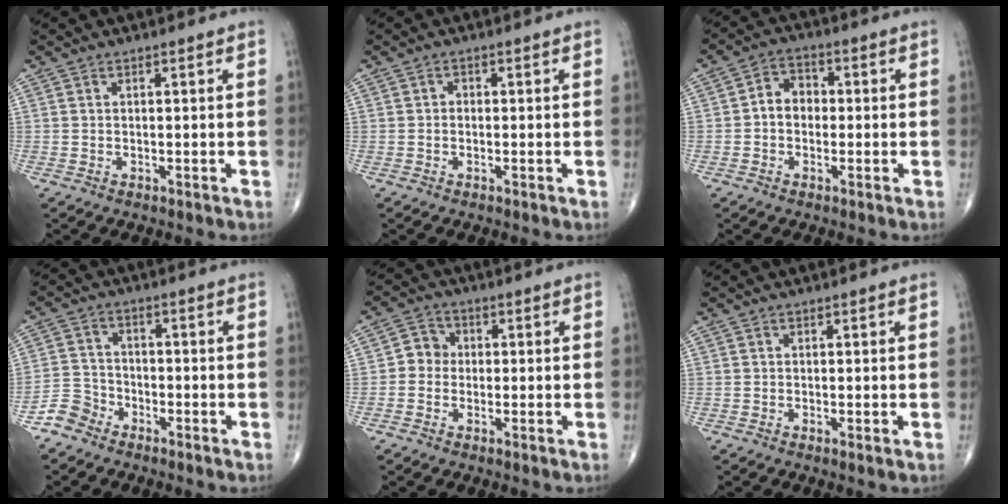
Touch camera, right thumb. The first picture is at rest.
{"total": 0.7, "force": [-0.2, 0.6, 0.3], "torque": [0.001, 0.003, -0.009]}
{"total": 5.0, "force": [-0.5, 4.0, 2.9], "torque": [-0.031, 0.021, -0.020]}
{"total": 4.7, "force": [-3.6, 3.1, 0.4], "torque": [0.009, 0.021, -0.082]}
{"total": 4.0, "force": [-0.4, 3.7, 1.6], "torque": [-0.004, 0.012, -0.019]}
{"total": 0.8, "force": [-0.1, 0.0, 0.7], "torque": [-0.016, -0.003, -0.004]}